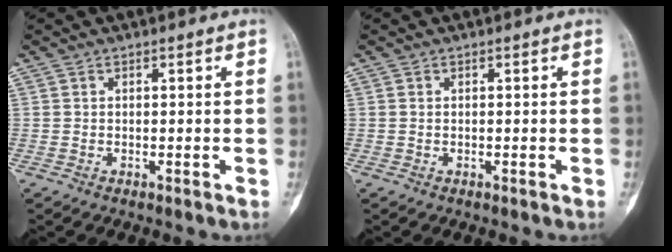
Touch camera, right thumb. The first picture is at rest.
{"total": 0.0}